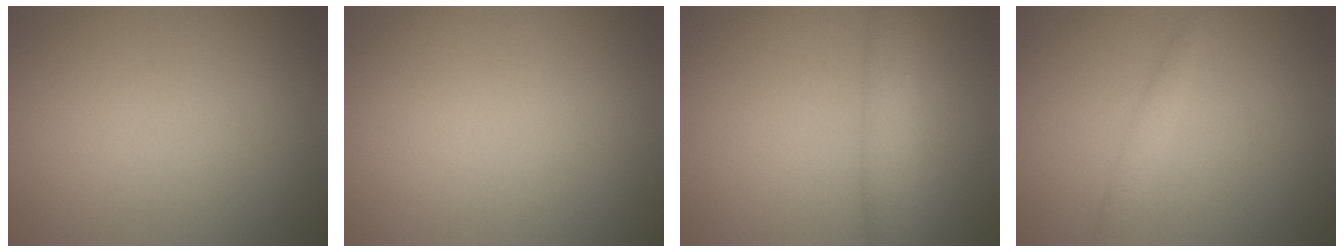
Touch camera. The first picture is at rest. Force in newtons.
{"total": 0.0}
{"total": 2.9, "press": 2.9, "slide": 0.1}
{"total": 1.1, "press": 1.1, "slide": 0.0}